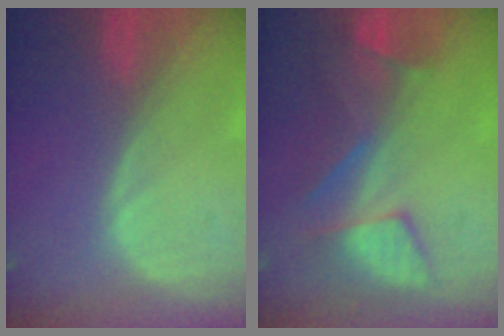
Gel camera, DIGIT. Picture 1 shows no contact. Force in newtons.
{"total": 7.5, "press": 7.4, "slide": 1.5}